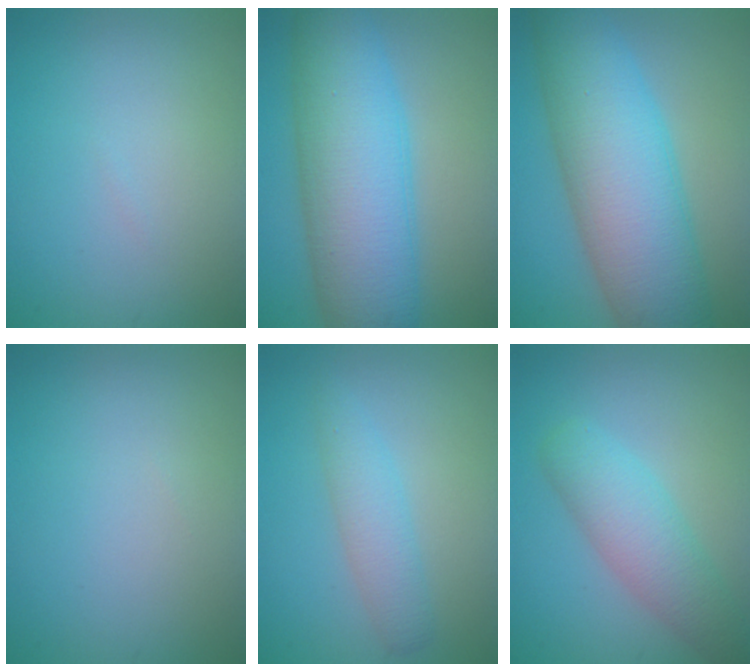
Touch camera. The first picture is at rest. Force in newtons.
{"total": 11.3, "press": 11.3, "slide": 0.2}
{"total": 11.8, "press": 11.8, "slide": 0.0}
{"total": 0.0}
{"total": 2.8, "press": 2.8, "slide": 0.1}
{"total": 4.8, "press": 4.8, "slide": 0.2}